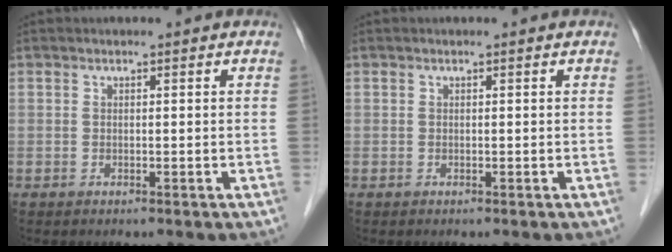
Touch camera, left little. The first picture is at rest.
{"total": 0.0}